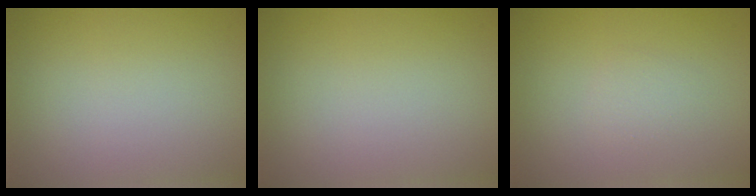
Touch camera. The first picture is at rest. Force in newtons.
{"total": 0.0}
{"total": 1.0, "press": 1.0, "slide": 0.0}